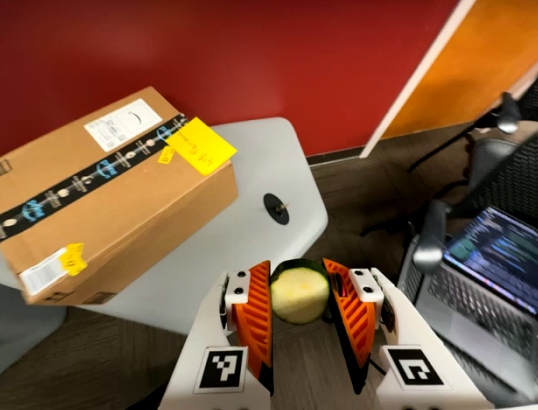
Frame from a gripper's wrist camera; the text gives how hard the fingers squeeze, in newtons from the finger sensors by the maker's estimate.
{"total": 11.5, "left": 12.2, "right": 10.8}